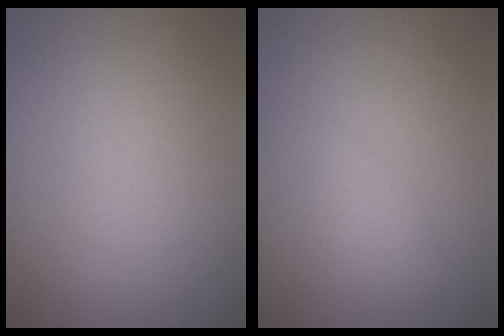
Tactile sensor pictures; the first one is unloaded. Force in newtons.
{"total": 2.0, "press": 2.0, "slide": 0.1}